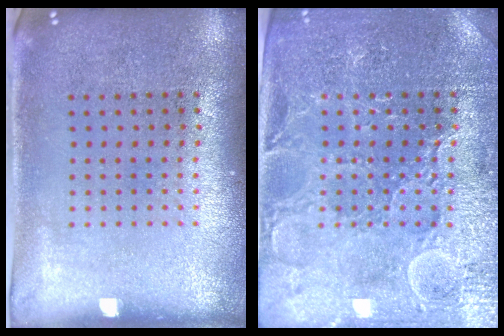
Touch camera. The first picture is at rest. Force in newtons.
{"total": 3.8, "press": 3.7, "slide": 0.9}